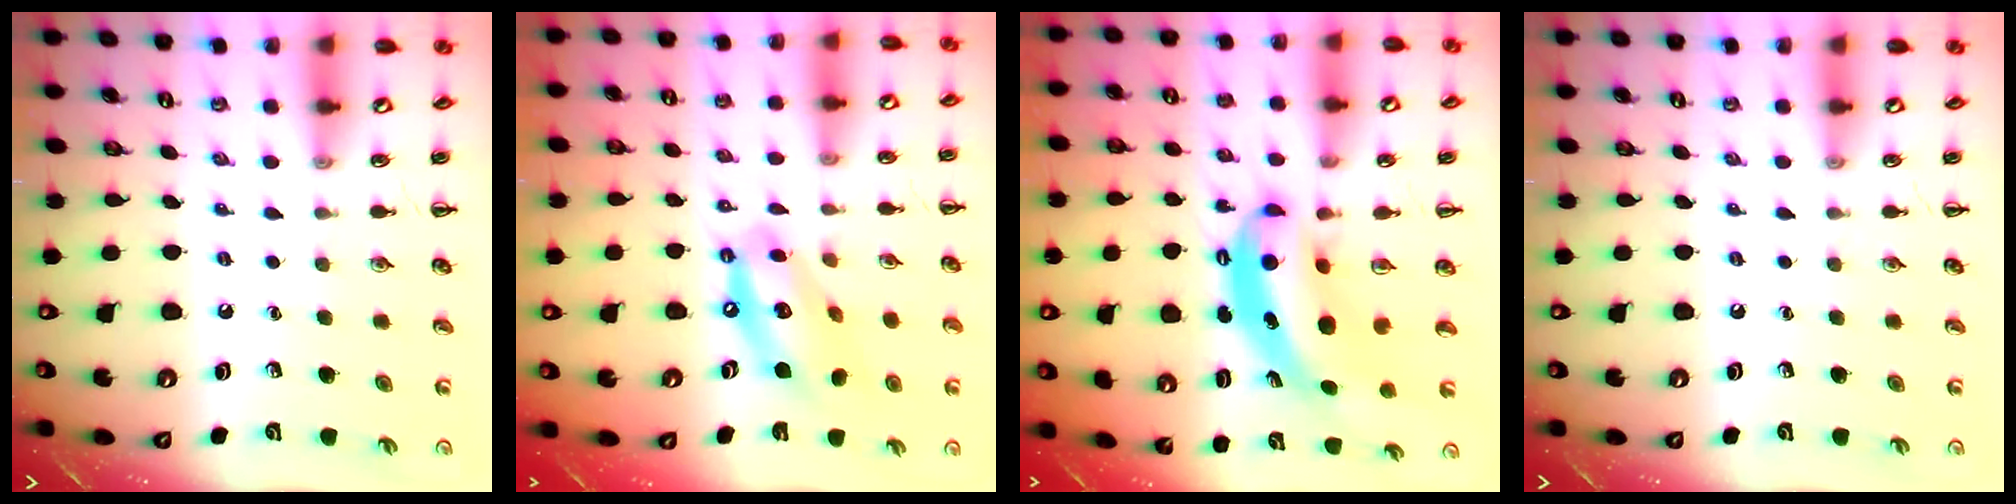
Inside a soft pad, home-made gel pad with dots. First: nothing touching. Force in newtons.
{"total": 14.0, "press": 13.6, "slide": 3.5}
{"total": 9.2, "press": 8.9, "slide": 2.3}
{"total": 0.0}